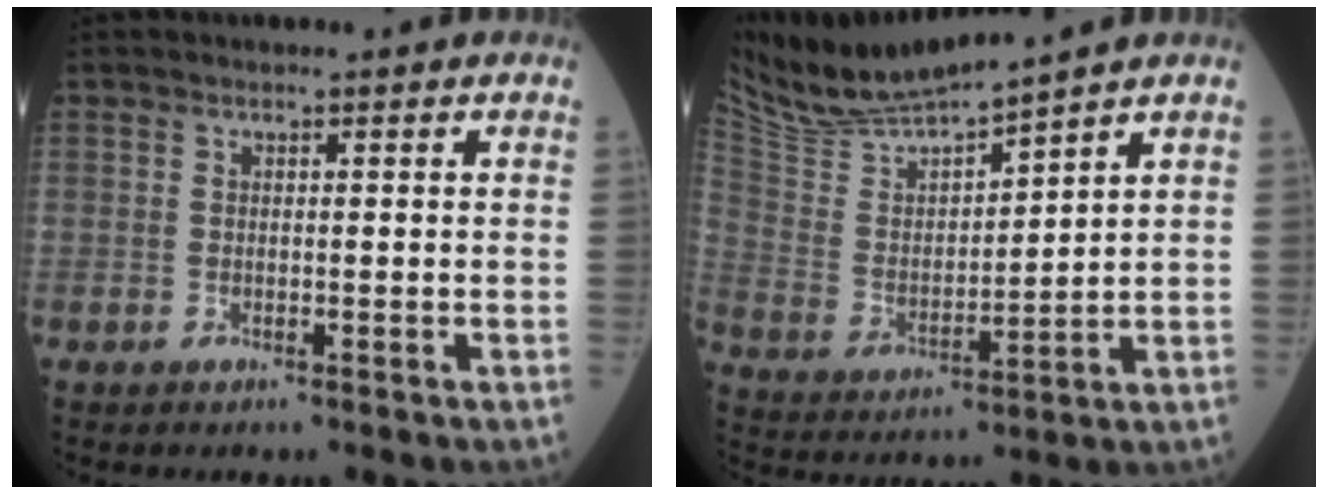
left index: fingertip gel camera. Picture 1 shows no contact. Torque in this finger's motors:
{"motor_torque": [0.47, -0.78, -0.10, -0.01]}